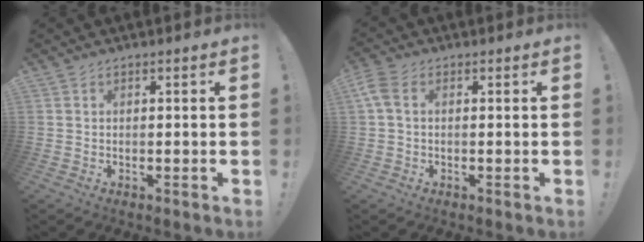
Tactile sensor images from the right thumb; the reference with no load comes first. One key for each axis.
{"total": 4.0, "fx": 0.9, "fy": 2.6, "fz": 3.0, "tx": -0.067, "ty": 0.003, "tz": 0.018}